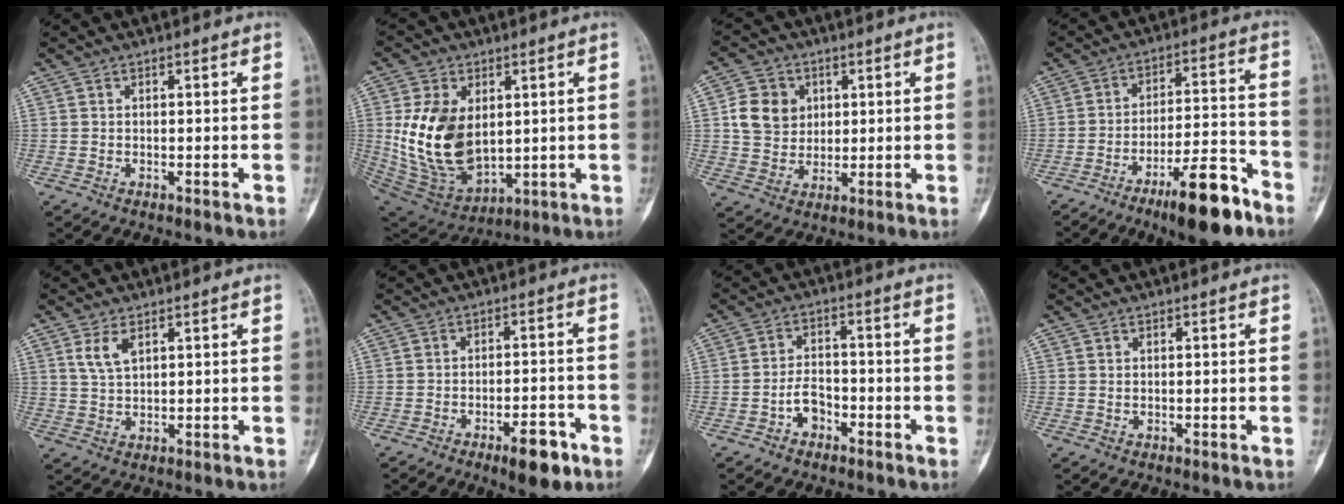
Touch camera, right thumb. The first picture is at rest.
{"total": 17.2, "force": [2.0, 11.1, 12.9], "torque": [-0.224, -0.019, 0.062]}
{"total": 8.7, "force": [2.0, 7.5, 4.0], "torque": [-0.045, -0.005, 0.039]}
{"total": 13.9, "force": [-9.0, 3.7, 9.9], "torque": [-0.153, 0.067, -0.142]}
{"total": 4.2, "force": [2.1, 2.0, 3.0], "torque": [-0.059, -0.007, 0.047]}
{"total": 7.6, "force": [-4.2, 2.8, 5.6], "torque": [-0.072, 0.020, -0.056]}
{"total": 4.6, "force": [-2.4, 3.0, 2.4], "torque": [-0.028, 0.025, -0.046]}
{"total": 0.0}